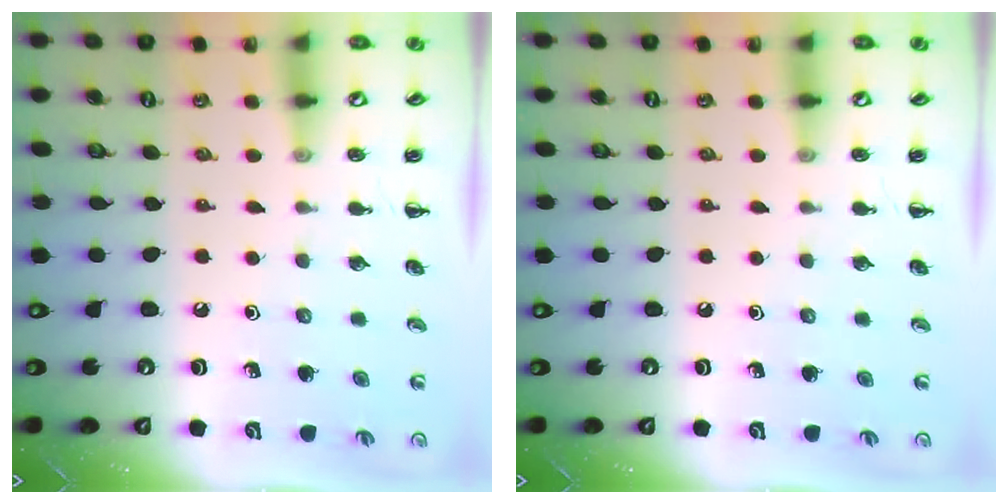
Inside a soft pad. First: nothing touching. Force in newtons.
{"total": 0.0}